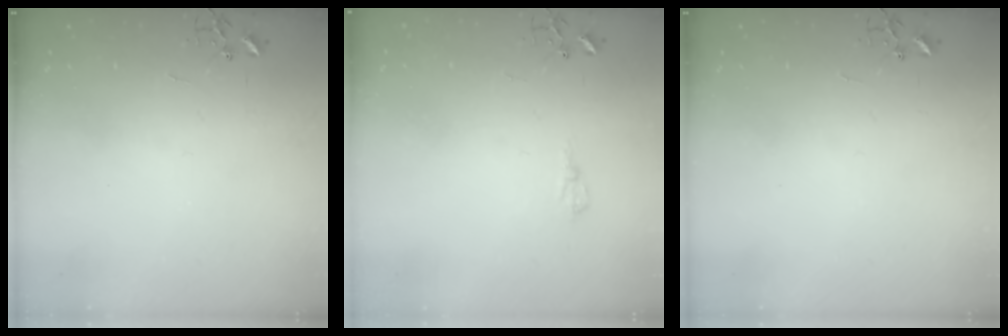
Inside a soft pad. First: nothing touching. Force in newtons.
{"total": 6.5, "press": 6.5, "slide": 0.6}
{"total": 0.0}